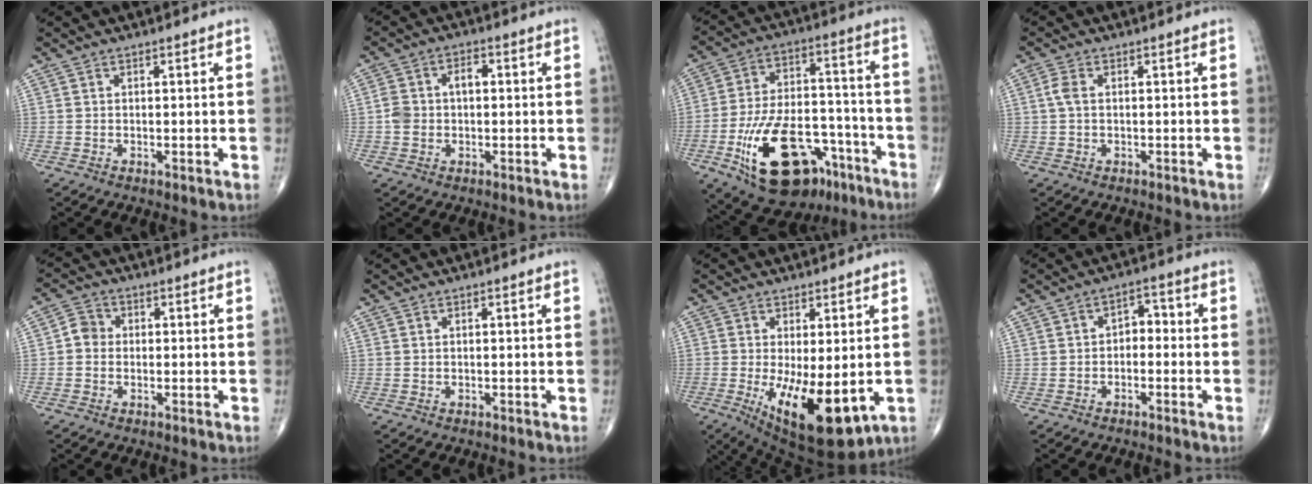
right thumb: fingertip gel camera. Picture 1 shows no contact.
{"total": 5.5, "force": [0.0, 3.8, 3.9], "torque": [-0.075, 0.028, -0.001]}
{"total": 23.1, "force": [-11.4, 12.3, 15.9], "torque": [-0.274, 0.065, -0.174]}
{"total": 2.2, "force": [0.1, 1.2, 1.9], "torque": [-0.044, 0.006, 0.000]}
{"total": 3.3, "force": [-0.4, 3.0, 1.4], "torque": [-0.007, 0.010, -0.017]}
{"total": 0.0}
{"total": 14.5, "force": [-3.2, 5.6, 13.0], "torque": [-0.203, -0.030, -0.029]}
{"total": 3.6, "force": [-0.9, 2.5, 2.4], "torque": [-0.021, 0.024, -0.025]}